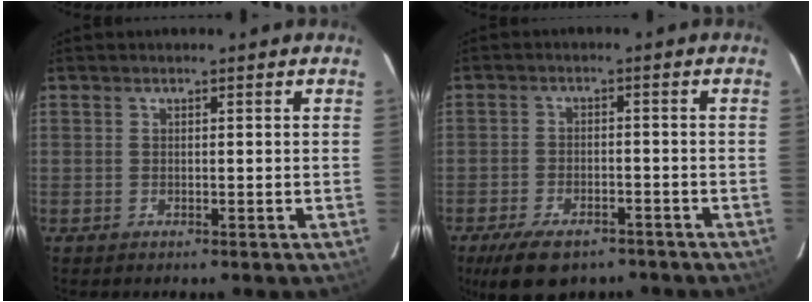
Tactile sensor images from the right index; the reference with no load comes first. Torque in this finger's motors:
{"motor_torque": [0.89, -0.87, 0.17, 0.04]}